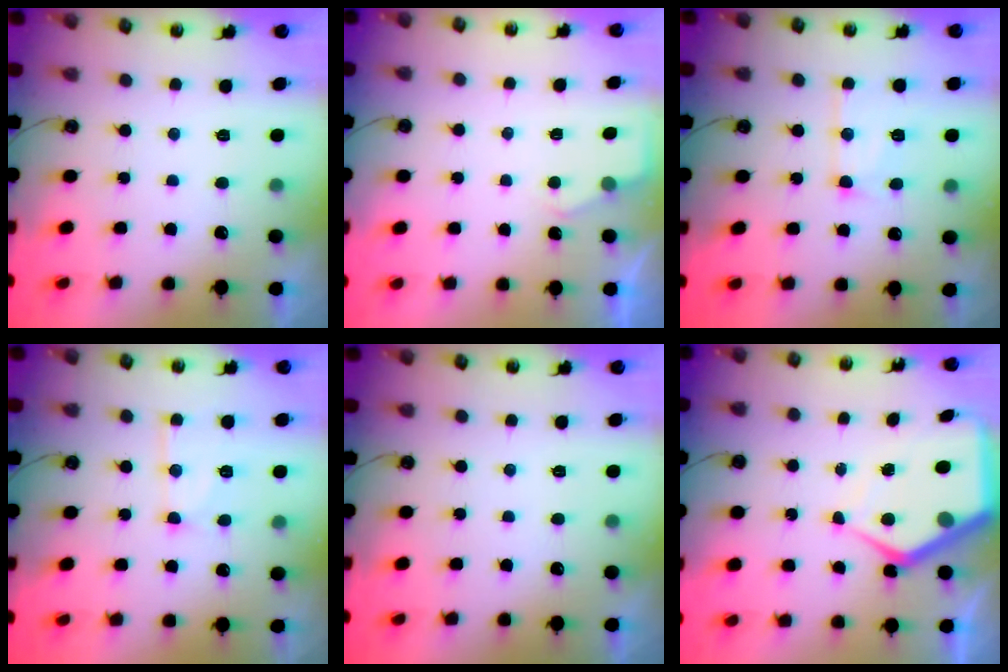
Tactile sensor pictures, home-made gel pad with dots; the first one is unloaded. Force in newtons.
{"total": 3.1, "press": 3.0, "slide": 0.5}
{"total": 10.8, "press": 10.8, "slide": 1.0}
{"total": 11.3, "press": 11.2, "slide": 1.1}
{"total": 0.0}
{"total": 9.2, "press": 9.1, "slide": 0.7}